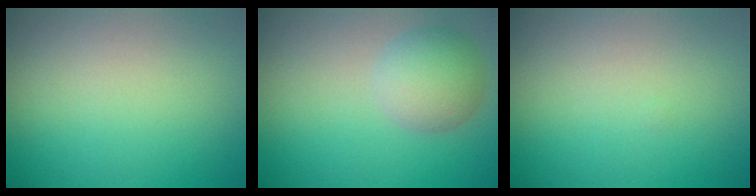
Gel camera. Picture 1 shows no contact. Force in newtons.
{"total": 3.7, "press": 3.7, "slide": 0.1}
{"total": 0.0}